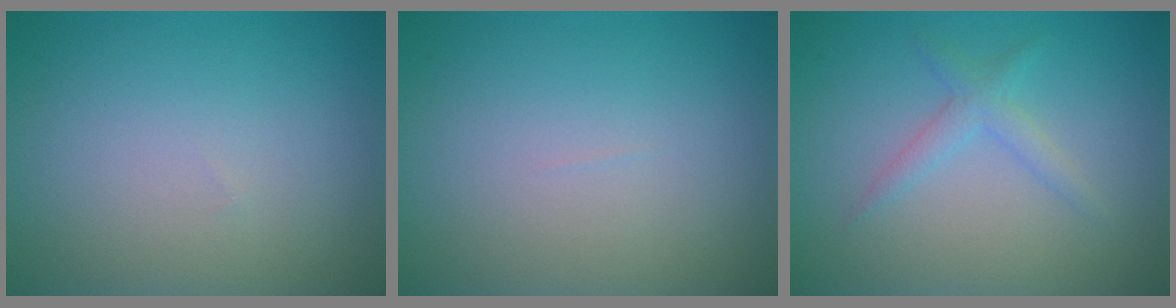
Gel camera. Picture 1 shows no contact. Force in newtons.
{"total": 0.0}
{"total": 1.7, "press": 1.7, "slide": 0.1}